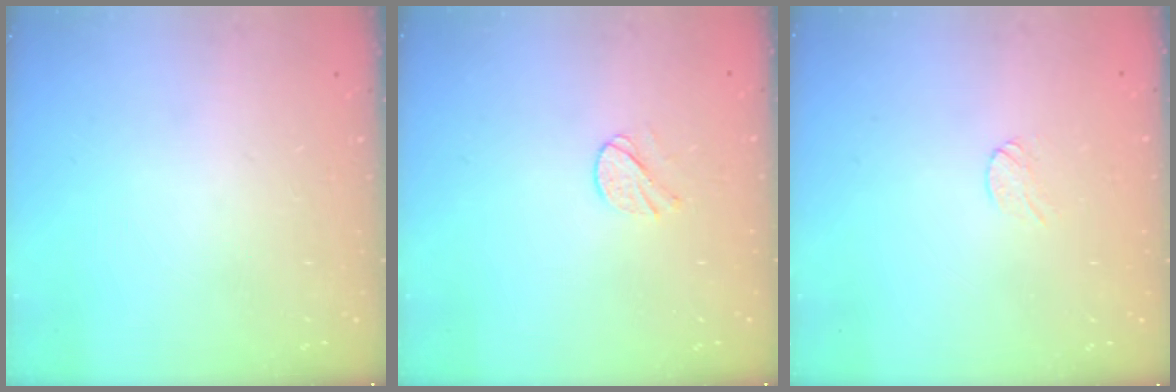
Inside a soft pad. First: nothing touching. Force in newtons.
{"total": 4.7, "press": 4.6, "slide": 0.5}
{"total": 4.5, "press": 4.4, "slide": 0.5}